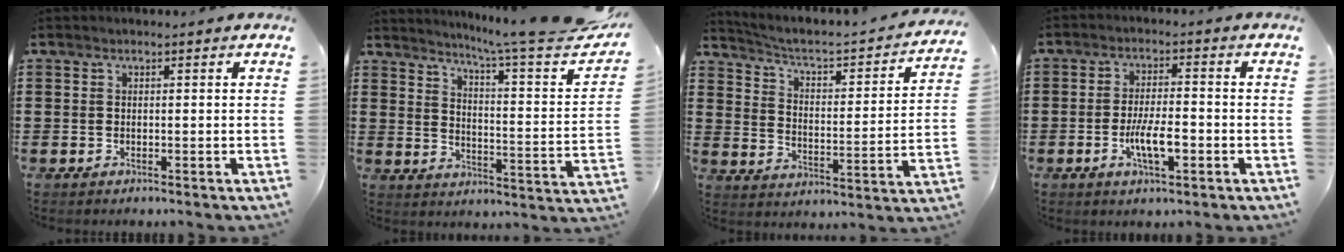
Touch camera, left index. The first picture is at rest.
{"total": 7.5, "force": [6.2, -0.7, 4.2], "torque": [-0.082, -0.058, 0.091]}
{"total": 2.9, "force": [2.2, 0.5, 1.8], "torque": [-0.052, -0.027, 0.023]}
{"total": 6.1, "force": [-1.8, 1.8, 5.5], "torque": [-0.112, 0.000, -0.036]}